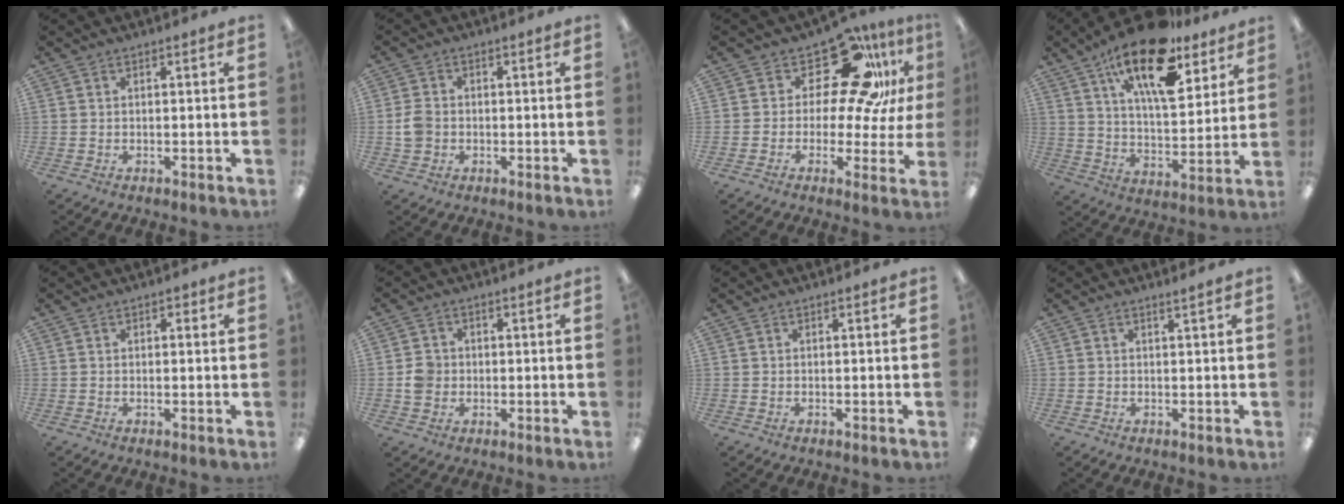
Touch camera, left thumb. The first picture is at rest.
{"total": 4.6, "force": [-0.7, 4.0, 2.1], "torque": [-0.029, 0.009, -0.013]}
{"total": 18.5, "force": [11.4, 8.3, 11.9], "torque": [-0.178, -0.074, 0.193]}
{"total": 21.5, "force": [13.6, 8.7, 14.1], "torque": [-0.226, -0.074, 0.228]}
{"total": 1.1, "force": [0.6, 0.8, 0.4], "torque": [0.000, 0.001, 0.008]}
{"total": 4.5, "force": [-0.3, 4.3, 1.4], "torque": [-0.014, 0.004, -0.007]}
{"total": 0.0}
{"total": 0.8, "force": [0.8, -0.1, 0.3], "torque": [-0.005, -0.001, 0.014]}